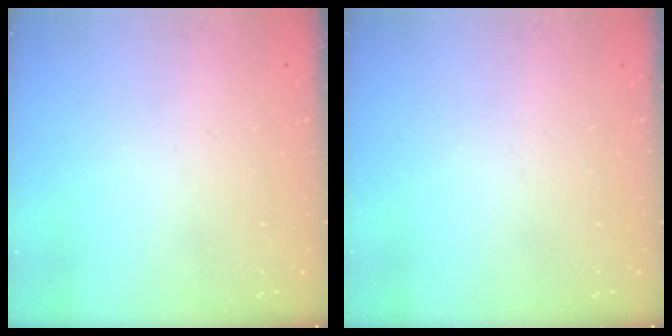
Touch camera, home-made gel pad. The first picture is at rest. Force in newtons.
{"total": 0.0}